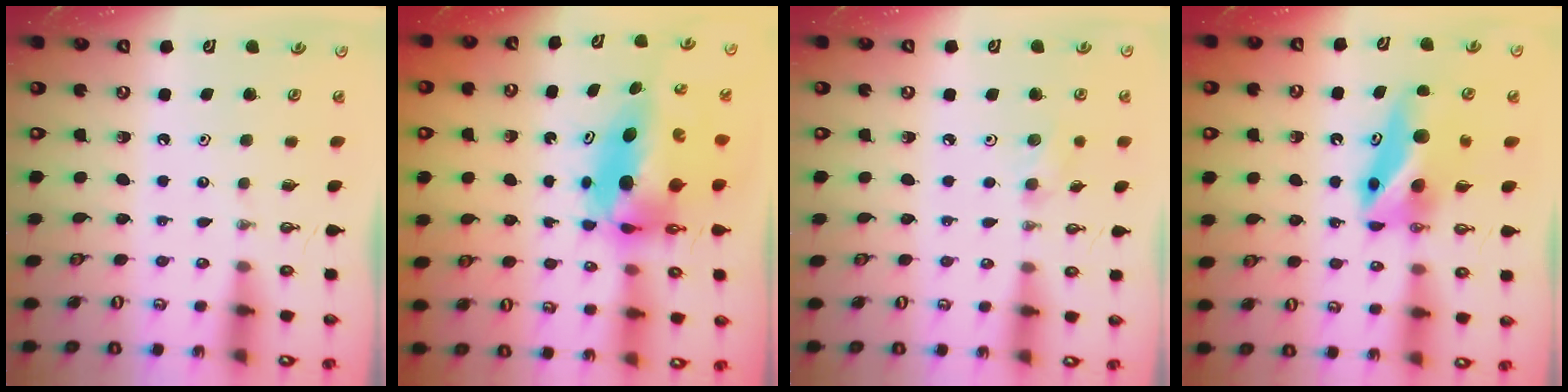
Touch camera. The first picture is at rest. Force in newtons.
{"total": 7.9, "press": 7.8, "slide": 1.5}
{"total": 6.1, "press": 5.8, "slide": 2.0}
{"total": 9.2, "press": 7.9, "slide": 4.8}